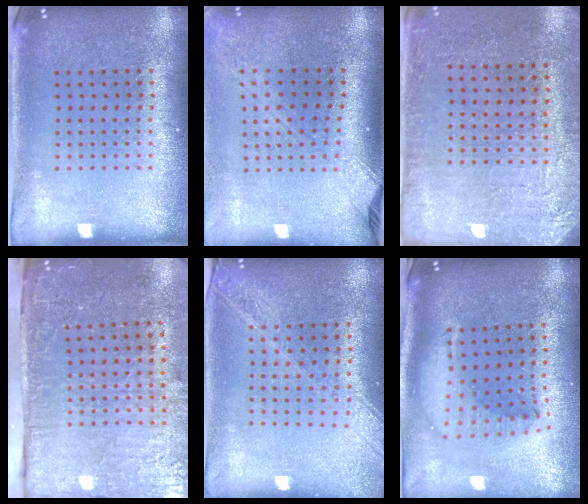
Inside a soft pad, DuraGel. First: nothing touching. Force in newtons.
{"total": 2.2, "press": 1.6, "slide": 1.5}
{"total": 2.9, "press": 2.8, "slide": 0.9}
{"total": 5.0, "press": 4.1, "slide": 2.9}
{"total": 1.8, "press": 1.6, "slide": 0.8}
{"total": 1.8, "press": 1.4, "slide": 1.0}